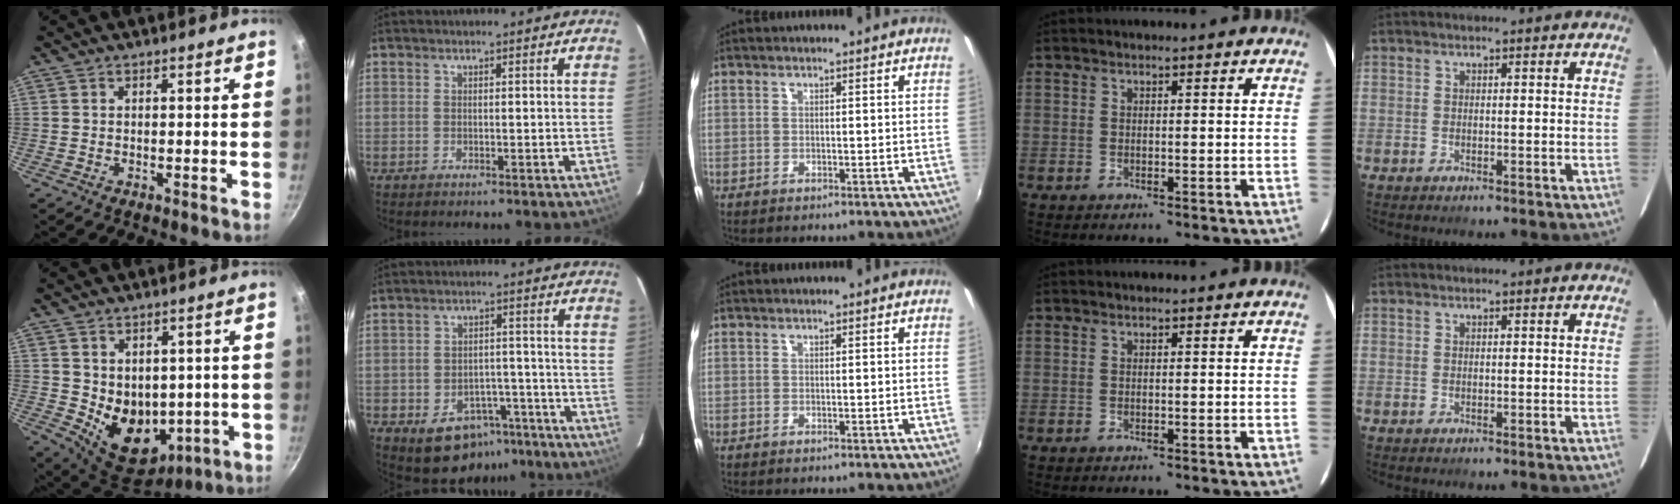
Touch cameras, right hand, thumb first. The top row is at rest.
{"thumb": {"total": 12.2, "force": [0.6, 9.5, 7.6], "torque": [-0.090, -0.032, 0.036]}, "index": {"total": 11.3, "force": [-6.9, 7.8, 4.5], "torque": [-0.083, 0.031, -0.068]}}